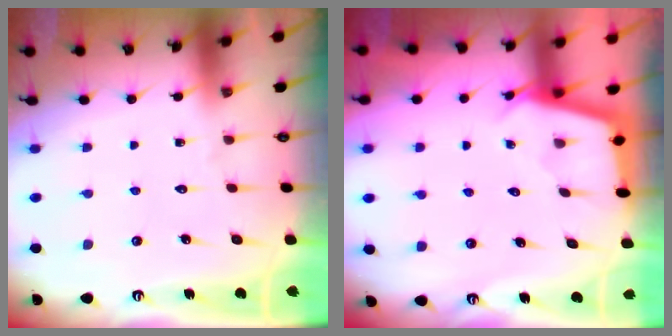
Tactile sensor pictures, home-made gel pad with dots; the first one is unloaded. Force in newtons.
{"total": 2.9, "press": 2.9, "slide": 0.3}